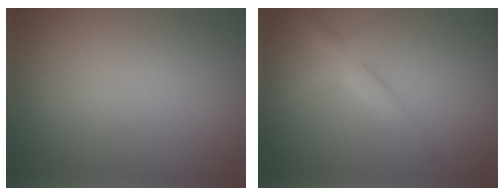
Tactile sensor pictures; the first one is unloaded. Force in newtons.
{"total": 2.6, "press": 2.6, "slide": 0.1}